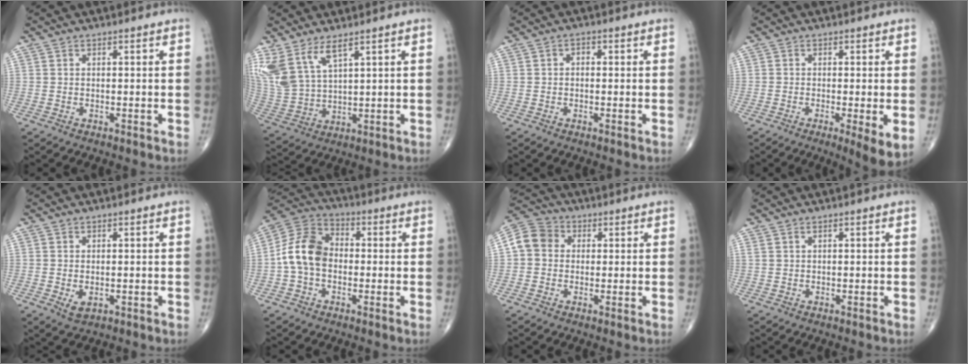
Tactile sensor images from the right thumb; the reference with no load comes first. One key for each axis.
{"total": 11.1, "fx": 6.8, "fy": 4.3, "fz": 7.6, "tx": -0.173, "ty": -0.026, "tz": 0.156}
{"total": 1.3, "fx": 0.1, "fy": 0.9, "fz": 0.9, "tx": -0.009, "ty": 0.007, "tz": -0.002}
{"total": 5.3, "fx": -1.1, "fy": 1.0, "fz": 5.1, "tx": -0.086, "ty": -0.017, "tz": -0.023}
{"total": 2.3, "fx": -0.5, "fy": 1.4, "fz": 1.8, "tx": -0.026, "ty": -0.004, "tz": -0.002}
{"total": 10.9, "fx": -1.1, "fy": 7.9, "fz": 7.4, "tx": -0.133, "ty": 0.035, "tz": -0.036}
{"total": 7.3, "fx": 0.6, "fy": 6.3, "fz": 3.5, "tx": -0.056, "ty": 0.021, "tz": -0.002}
{"total": 0.6, "fx": 0.4, "fy": 0.2, "fz": 0.4, "tx": -0.010, "ty": 0.008, "tz": 0.011}